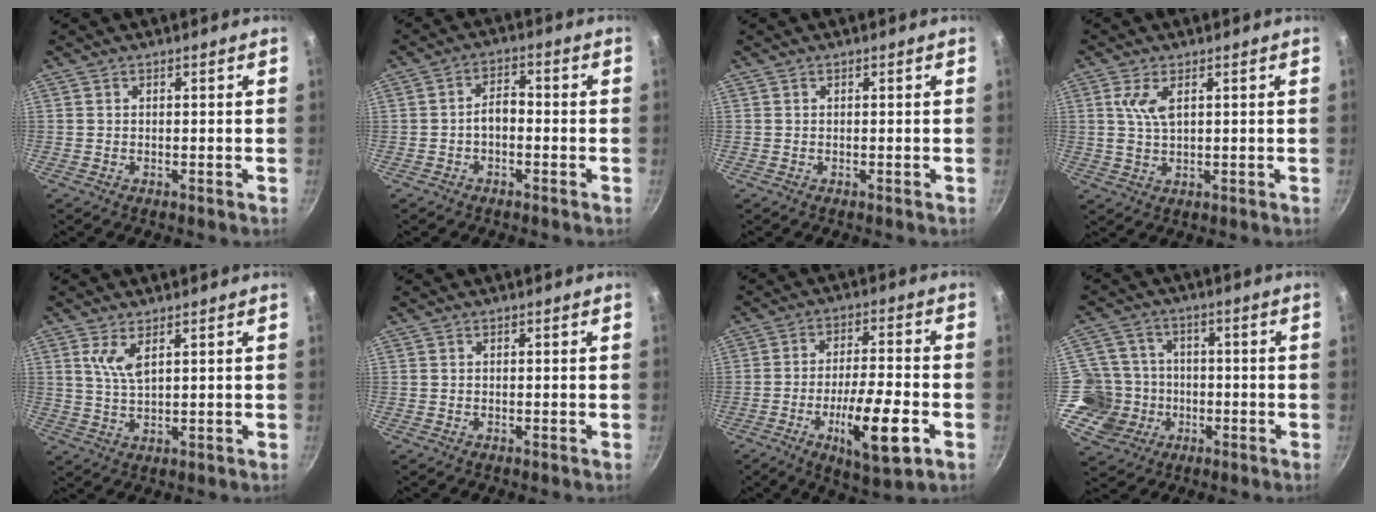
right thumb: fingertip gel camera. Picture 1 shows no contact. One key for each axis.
{"total": 3.7, "fx": -1.2, "fy": 2.1, "fz": 2.8, "tx": -0.035, "ty": 0.022, "tz": -0.026}
{"total": 0.0}
{"total": 4.5, "fx": 1.5, "fy": 2.1, "fz": 3.7, "tx": -0.074, "ty": -0.005, "tz": 0.031}
{"total": 4.2, "fx": 2.0, "fy": 1.6, "fz": 3.3, "tx": -0.063, "ty": -0.016, "tz": 0.043}
{"total": 0.0}
{"total": 14.1, "fx": -5.2, "fy": 3.7, "fz": 12.6, "tx": -0.209, "ty": 0.018, "tz": -0.082}
{"total": 10.5, "fx": -2.5, "fy": 9.9, "fz": 2.3, "tx": -0.015, "ty": 0.031, "tz": -0.047}